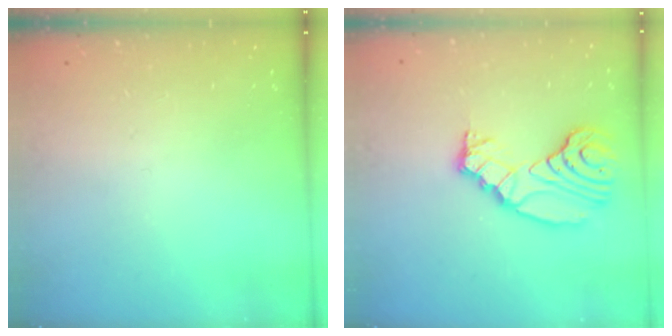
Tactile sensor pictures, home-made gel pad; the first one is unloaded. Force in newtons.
{"total": 11.7, "press": 11.7, "slide": 1.1}